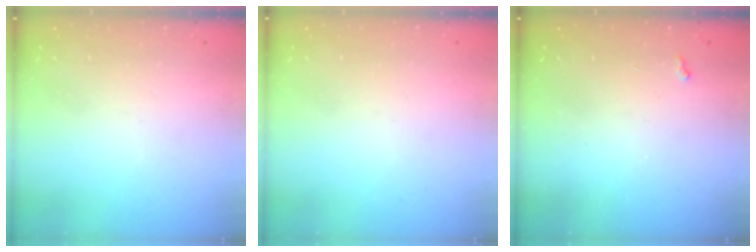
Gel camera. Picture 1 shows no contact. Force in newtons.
{"total": 0.0}
{"total": 2.8, "press": 2.8, "slide": 0.4}